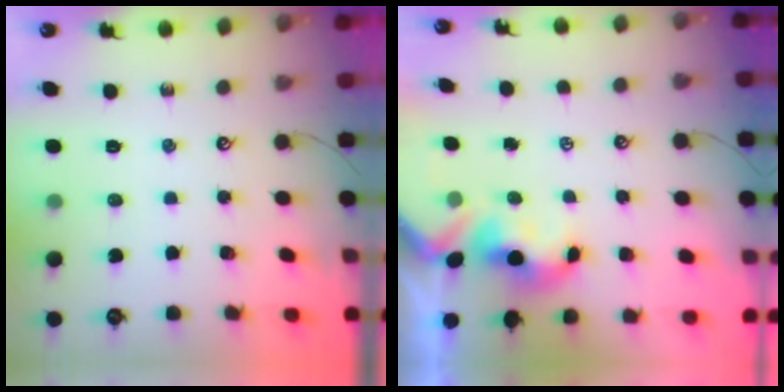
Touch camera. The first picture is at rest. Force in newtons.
{"total": 1.6, "press": 1.4, "slide": 0.7}